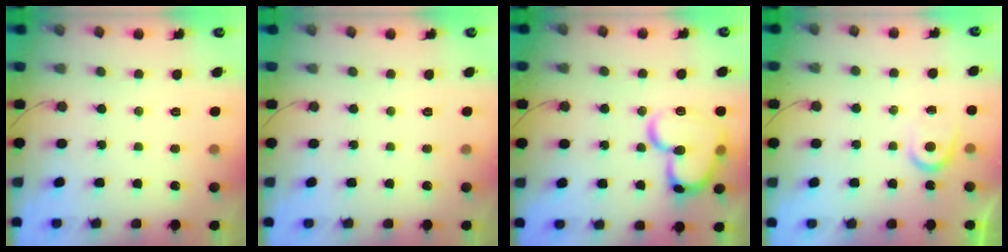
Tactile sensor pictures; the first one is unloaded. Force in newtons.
{"total": 0.0}
{"total": 19.0, "press": 18.9, "slide": 1.8}
{"total": 3.7, "press": 3.7, "slide": 0.5}